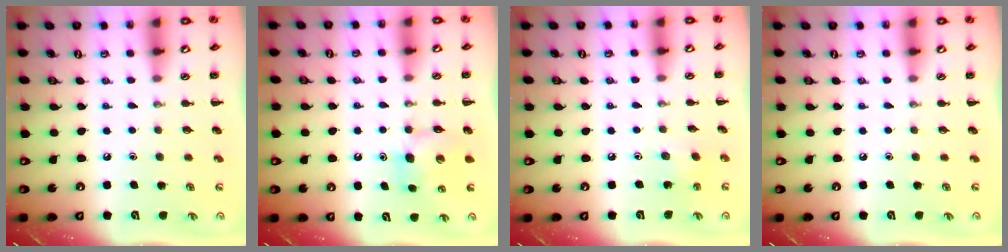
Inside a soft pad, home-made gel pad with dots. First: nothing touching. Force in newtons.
{"total": 6.2, "press": 6.2, "slide": 0.8}
{"total": 2.4, "press": 2.3, "slide": 0.6}
{"total": 0.0}